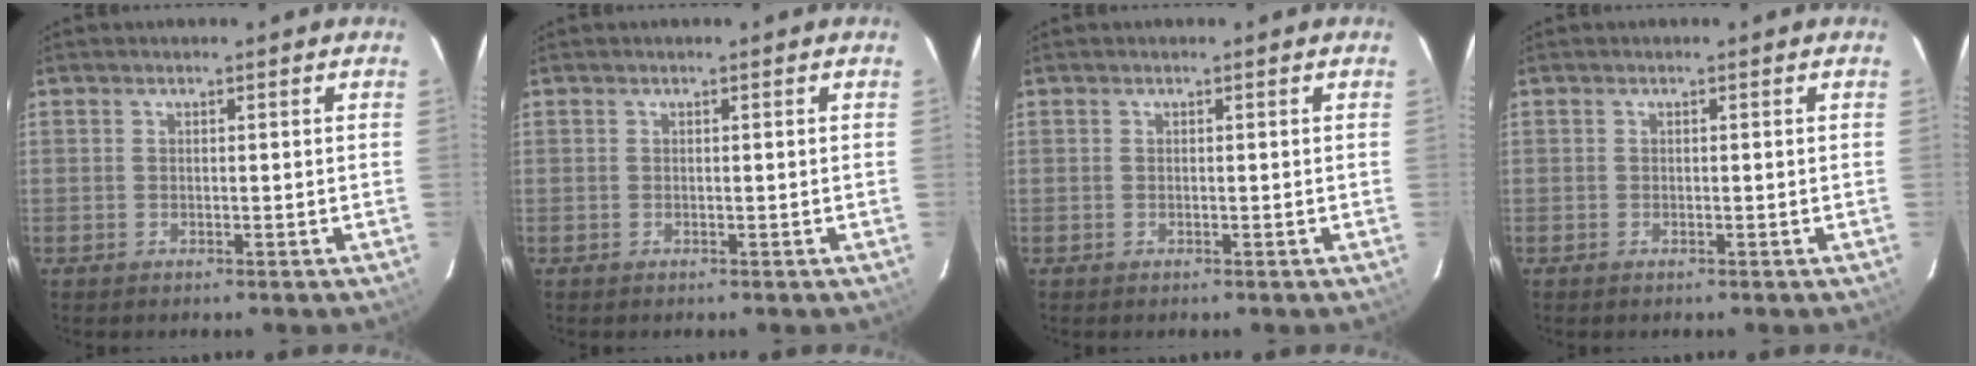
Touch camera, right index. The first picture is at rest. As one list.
[{"total": 0.0}, {"total": 0.0}, {"total": 0.0}]